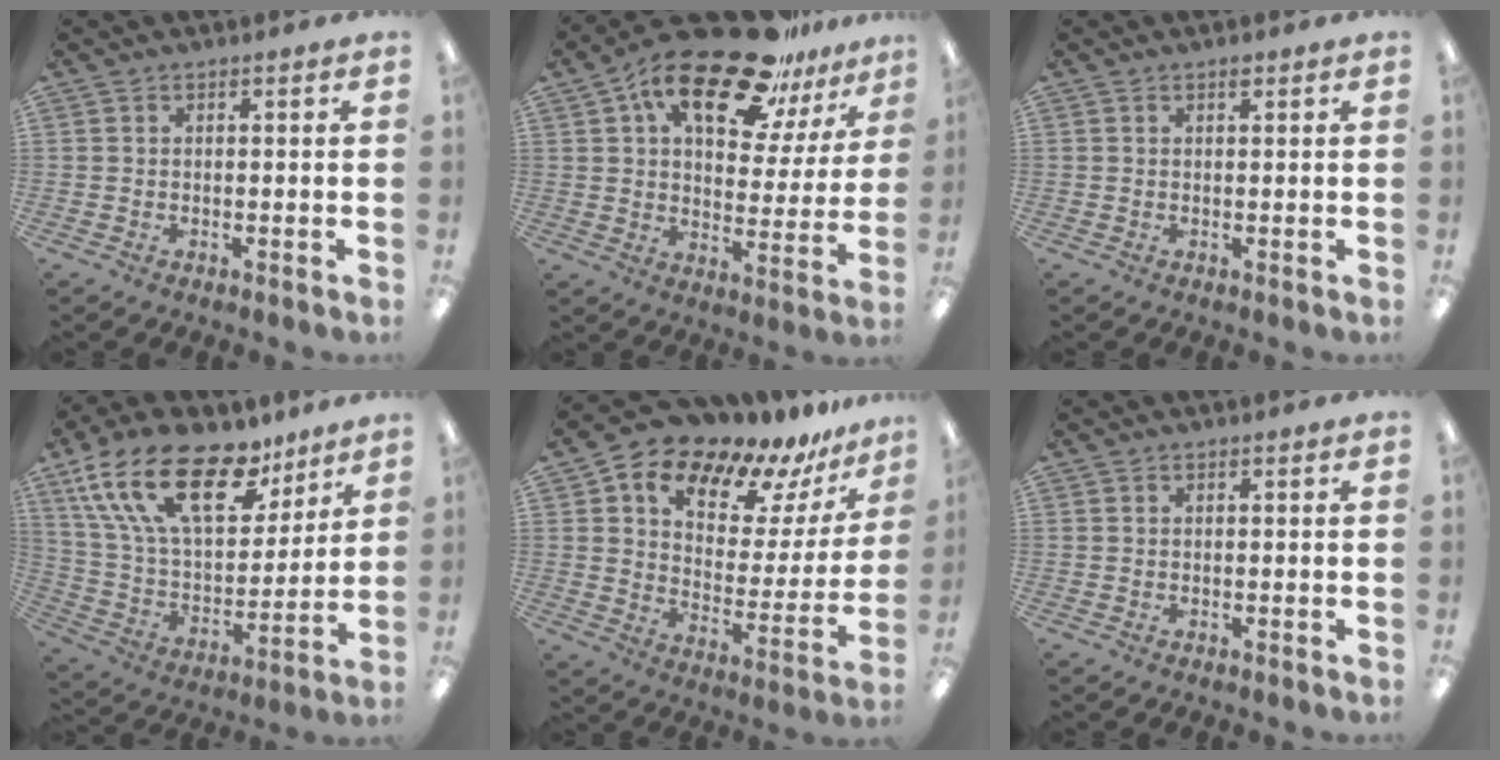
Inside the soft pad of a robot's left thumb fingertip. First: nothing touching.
{"total": 21.8, "force": [14.4, 8.9, 13.6], "torque": [-0.226, -0.077, 0.244]}
{"total": 0.9, "force": [0.7, 0.3, 0.5], "torque": [-0.004, -0.002, 0.010]}
{"total": 24.9, "force": [13.9, 12.5, 16.5], "torque": [-0.317, -0.069, 0.245]}
{"total": 15.7, "force": [12.2, 7.0, 6.9], "torque": [-0.130, -0.089, 0.206]}
{"total": 0.0}